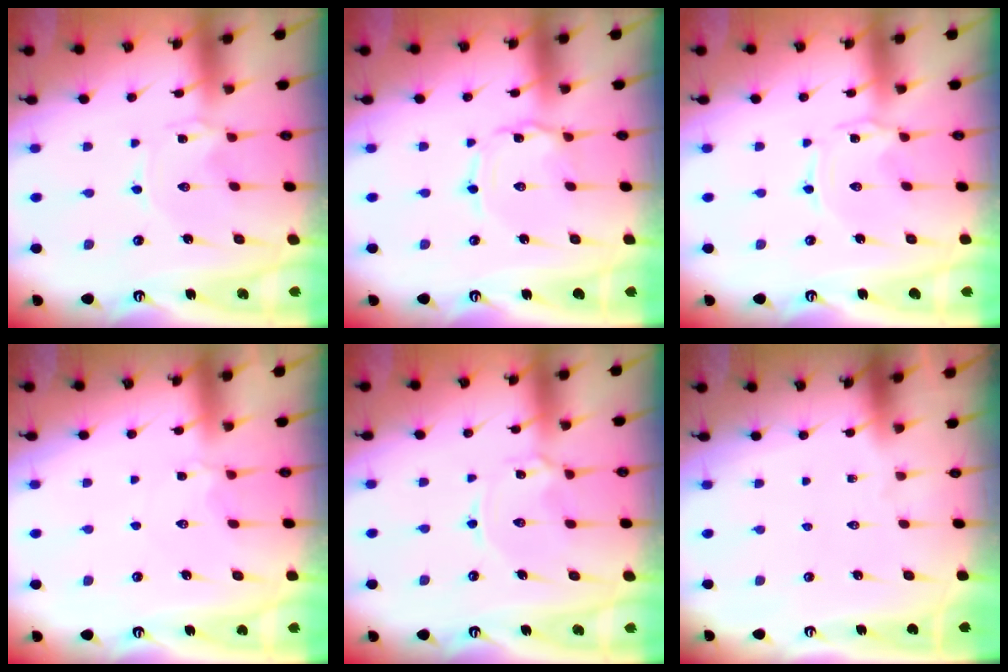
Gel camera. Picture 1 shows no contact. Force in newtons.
{"total": 0.7, "press": 0.7, "slide": 0.1}
{"total": 0.0}
{"total": 2.7, "press": 2.6, "slide": 0.5}
{"total": 2.4, "press": 2.4, "slide": 0.3}
{"total": 0.0}